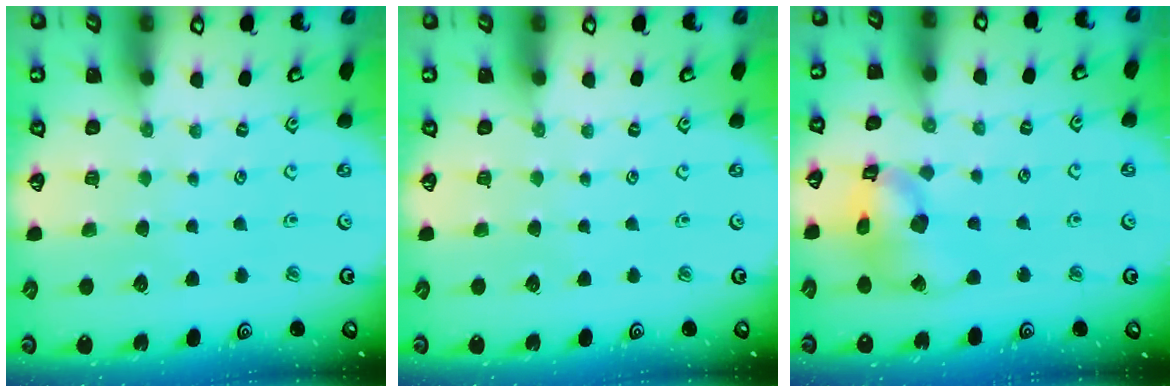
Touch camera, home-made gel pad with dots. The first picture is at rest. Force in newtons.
{"total": 0.0}
{"total": 13.9, "press": 13.8, "slide": 1.8}